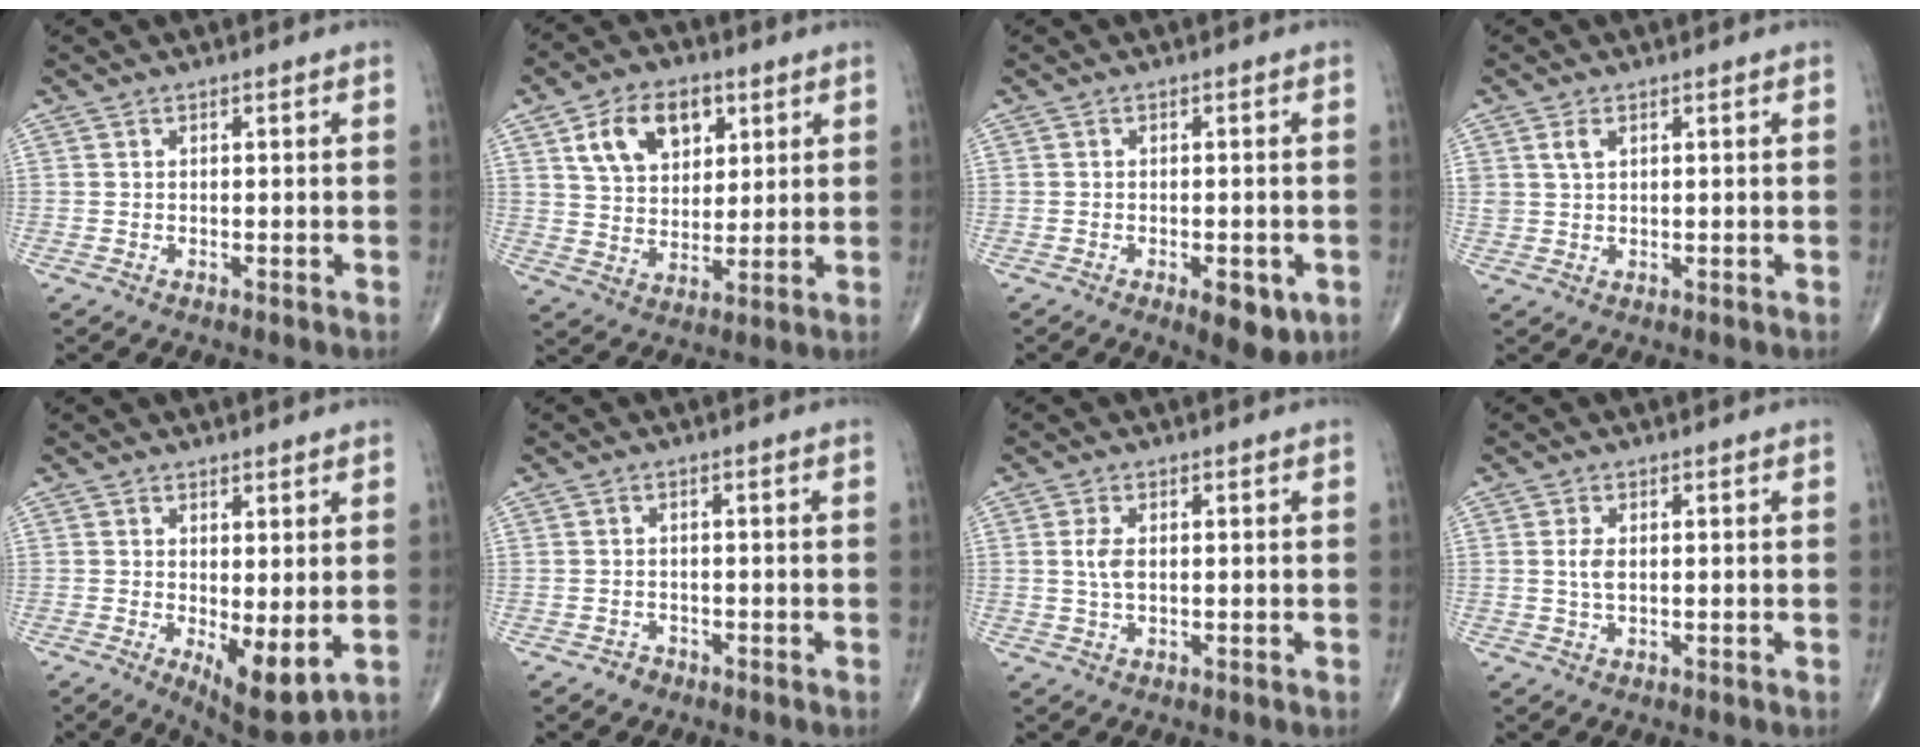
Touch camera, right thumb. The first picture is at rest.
{"total": 12.4, "force": [5.2, 8.2, 7.7], "torque": [-0.097, -0.013, 0.096]}
{"total": 5.8, "force": [-2.2, 2.5, 4.8], "torque": [-0.055, -0.004, -0.024]}
{"total": 2.3, "force": [1.1, 1.4, 1.5], "torque": [-0.030, 0.000, 0.025]}
{"total": 7.9, "force": [-0.7, 3.0, 7.3], "torque": [-0.105, -0.024, 0.001]}
{"total": 1.7, "force": [-1.1, 1.3, 0.2], "torque": [0.001, 0.007, -0.018]}
{"total": 3.1, "force": [0.3, 1.6, 2.7], "torque": [-0.056, 0.001, 0.005]}
{"total": 2.5, "force": [0.2, 1.3, 2.2], "torque": [-0.046, 0.001, 0.003]}